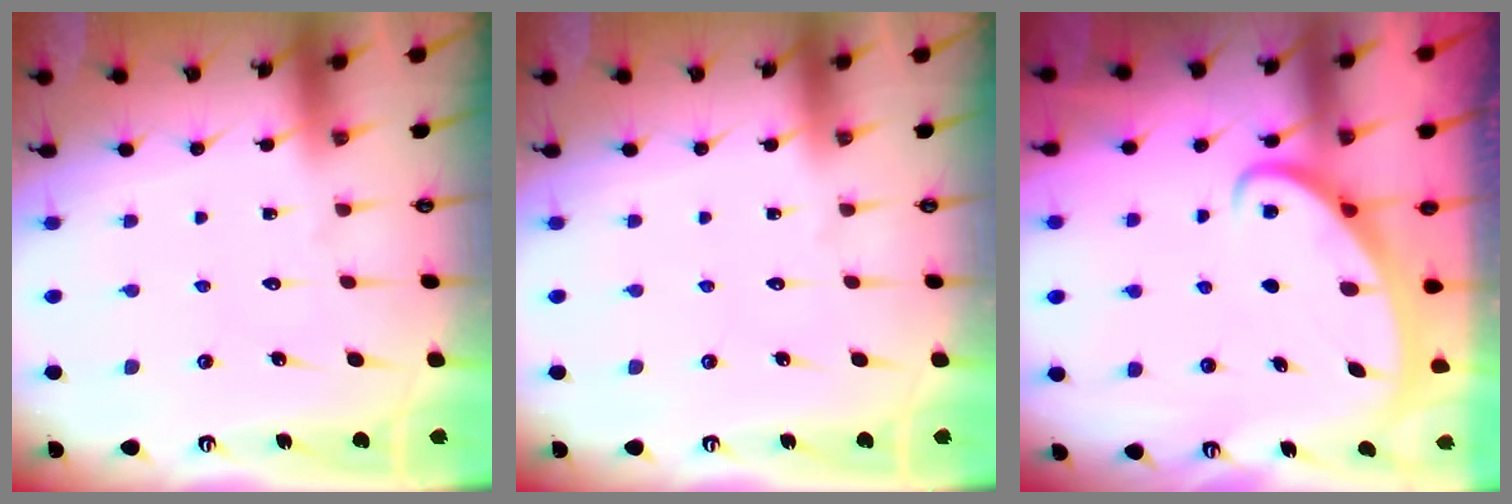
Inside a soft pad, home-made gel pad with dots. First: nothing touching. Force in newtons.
{"total": 0.0}
{"total": 2.4, "press": 2.3, "slide": 0.3}